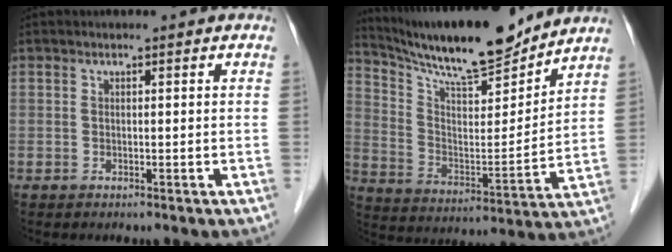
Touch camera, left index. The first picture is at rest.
{"total": 17.2, "force": [15.6, 1.6, 6.9], "torque": [-0.134, -0.012, 0.266]}